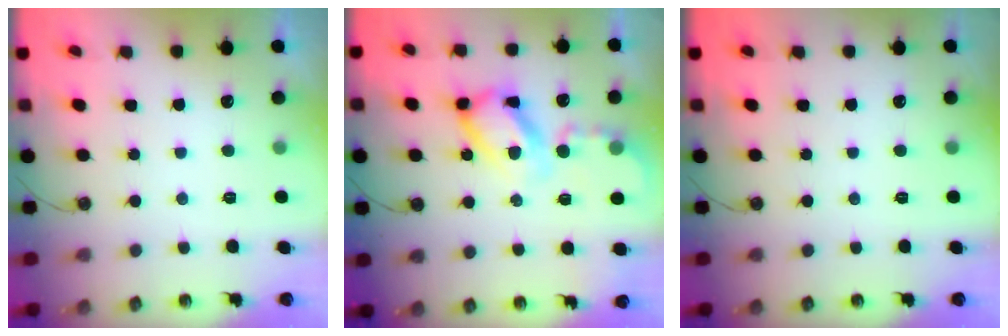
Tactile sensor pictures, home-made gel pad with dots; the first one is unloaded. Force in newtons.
{"total": 14.9, "press": 14.9, "slide": 1.4}
{"total": 0.0}